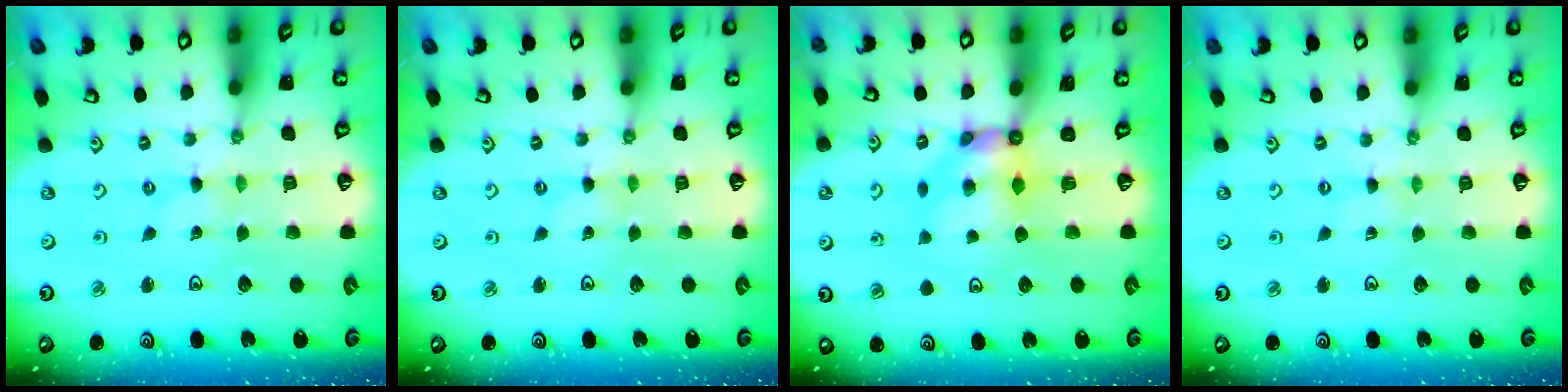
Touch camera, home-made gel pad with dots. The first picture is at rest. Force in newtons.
{"total": 0.0}
{"total": 7.0, "press": 7.0, "slide": 0.7}
{"total": 0.0}